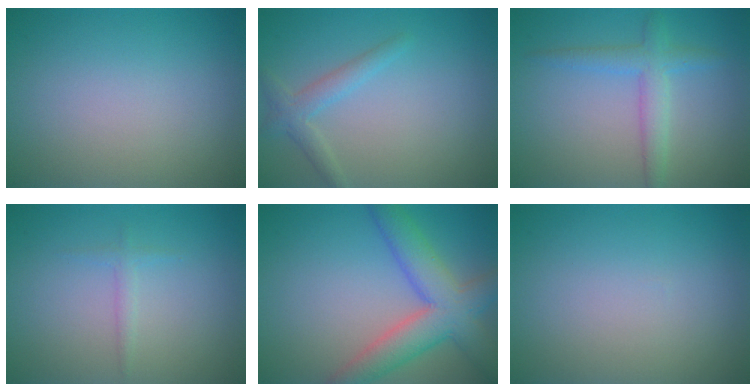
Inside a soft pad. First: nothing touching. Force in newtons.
{"total": 2.1, "press": 2.1, "slide": 0.1}
{"total": 2.9, "press": 2.9, "slide": 0.1}
{"total": 0.9, "press": 0.9, "slide": 0.0}
{"total": 6.7, "press": 6.7, "slide": 0.3}
{"total": 0.0}